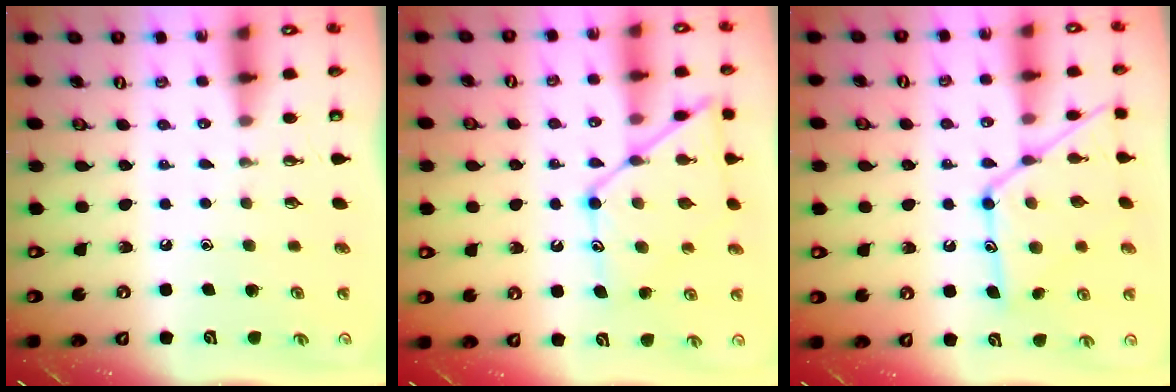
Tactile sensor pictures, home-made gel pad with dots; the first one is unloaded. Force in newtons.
{"total": 14.9, "press": 14.8, "slide": 1.2}
{"total": 15.7, "press": 15.7, "slide": 1.2}